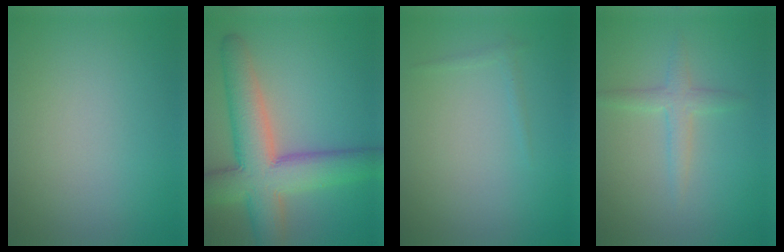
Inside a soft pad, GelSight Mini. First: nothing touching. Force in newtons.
{"total": 10.0, "press": 10.0, "slide": 0.4}
{"total": 0.6, "press": 0.6, "slide": 0.1}
{"total": 2.1, "press": 2.1, "slide": 0.1}